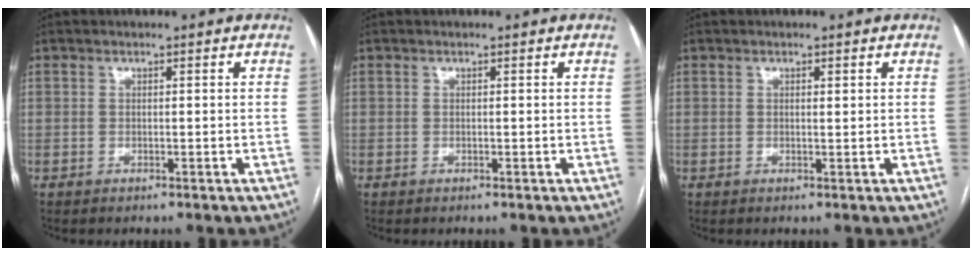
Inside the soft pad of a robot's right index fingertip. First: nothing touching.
{"total": 0.0}
{"total": 0.9, "force": [0.4, 0.2, 0.7], "torque": [-0.014, -0.002, 0.004]}